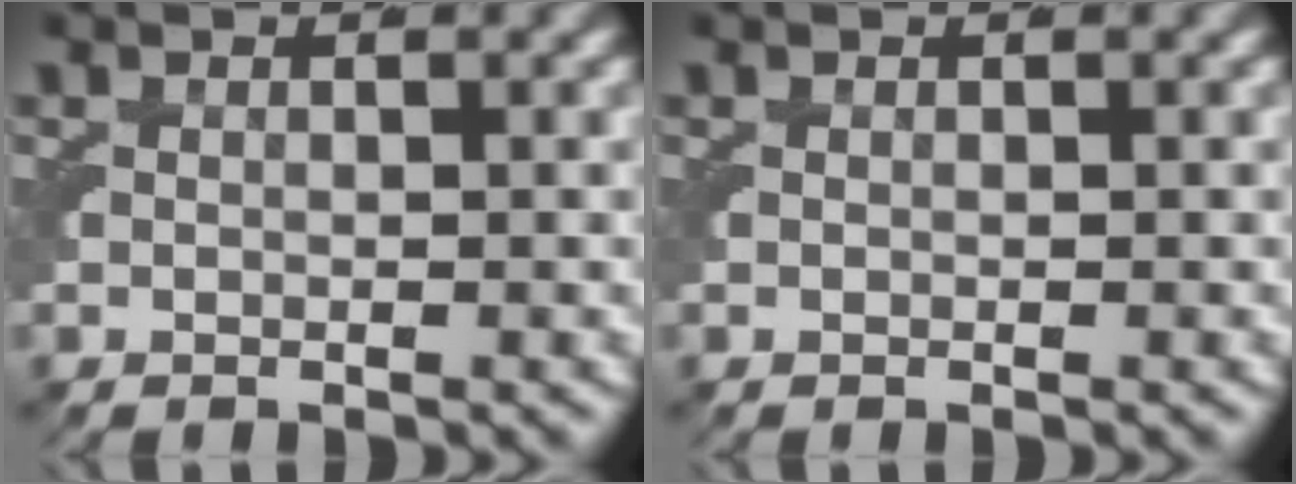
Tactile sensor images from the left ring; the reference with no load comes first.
{"total": 0.0}